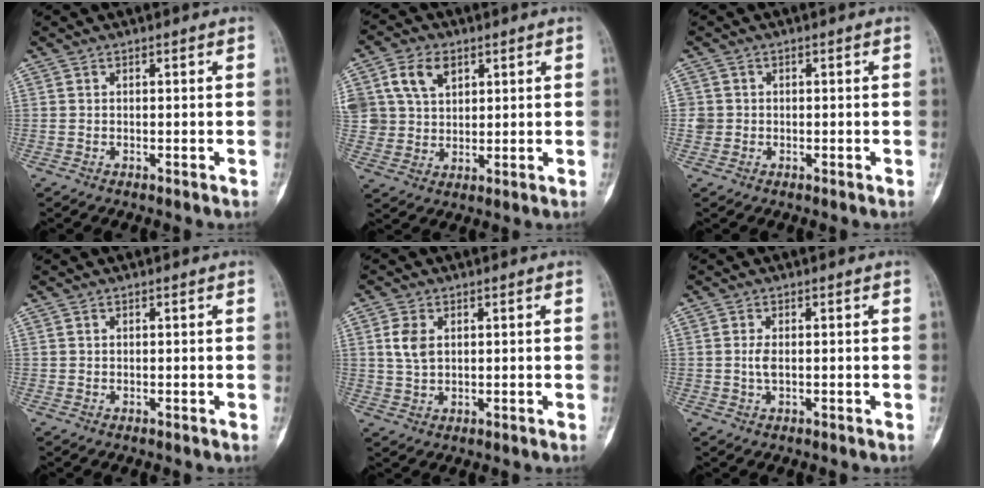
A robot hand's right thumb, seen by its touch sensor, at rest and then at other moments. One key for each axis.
{"total": 10.7, "fx": 4.4, "fy": 7.8, "fz": 5.9, "tx": -0.103, "ty": -0.002, "tz": 0.090}
{"total": 2.1, "fx": -0.1, "fy": 2.1, "fz": 0.3, "tx": 0.007, "ty": 0.007, "tz": 0.000}
{"total": 0.0}
{"total": 4.6, "fx": 1.3, "fy": 3.0, "fz": 3.3, "tx": -0.064, "ty": -0.001, "tz": 0.029}
{"total": 2.0, "fx": 0.1, "fy": 1.0, "fz": 1.8, "tx": -0.039, "ty": 0.001, "tz": 0.004}